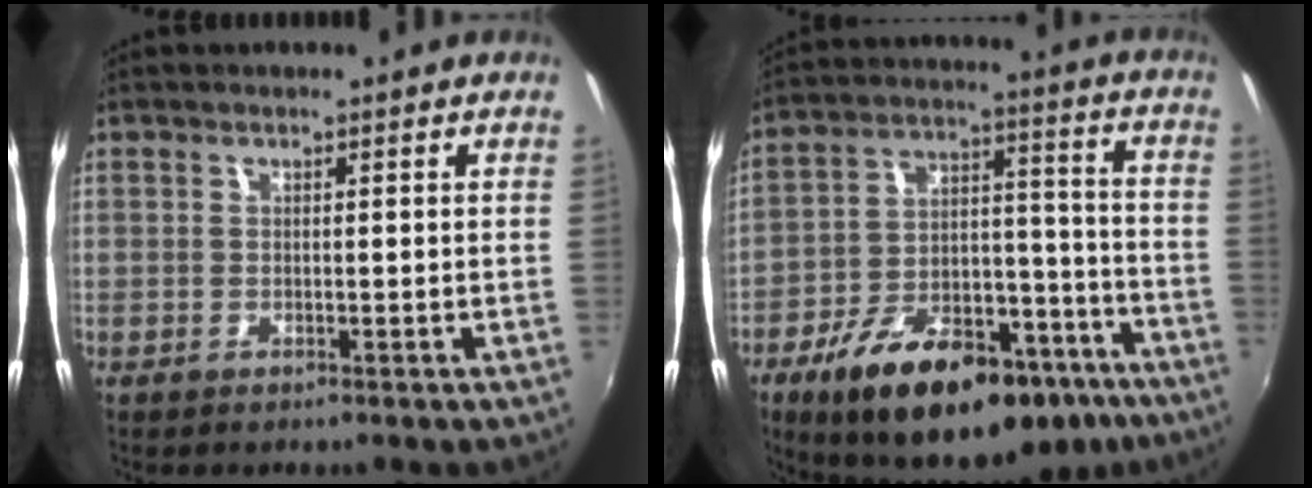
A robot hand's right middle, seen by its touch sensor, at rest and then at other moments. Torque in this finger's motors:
{"motor_torque": [1.74, -0.40, 0.35, 0.21]}